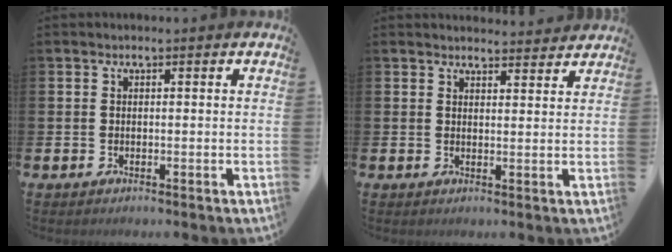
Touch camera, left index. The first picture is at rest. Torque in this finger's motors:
{"motor_torque": [0.86, -1.28, 0.28, 0.03]}